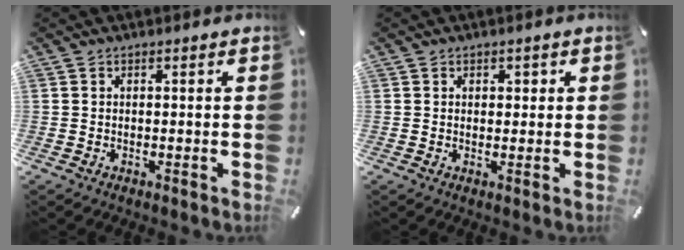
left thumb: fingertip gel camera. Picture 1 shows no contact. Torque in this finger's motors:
{"motor_torque": [-0.22, -0.43, -0.08, 0.07, -0.01]}